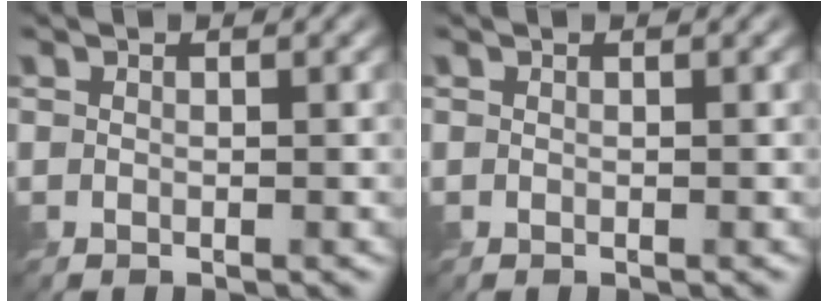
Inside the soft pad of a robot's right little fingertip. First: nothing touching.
{"total": 0.0}